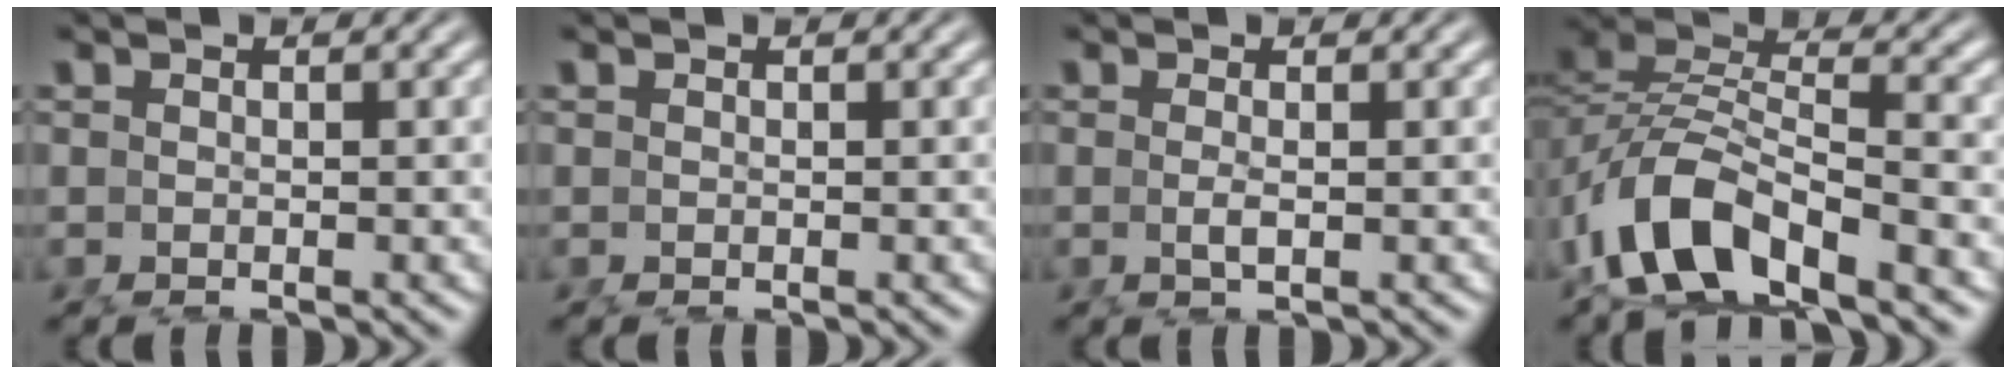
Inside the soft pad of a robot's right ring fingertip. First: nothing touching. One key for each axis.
{"total": 0.0}
{"total": 1.4, "fx": -0.2, "fy": -1.1, "fz": 0.8, "tx": -0.010, "ty": -0.004, "tz": -0.002}
{"total": 6.7, "fx": -2.7, "fy": 3.8, "fz": 4.8, "tx": -0.105, "ty": -0.018, "tz": -0.044}